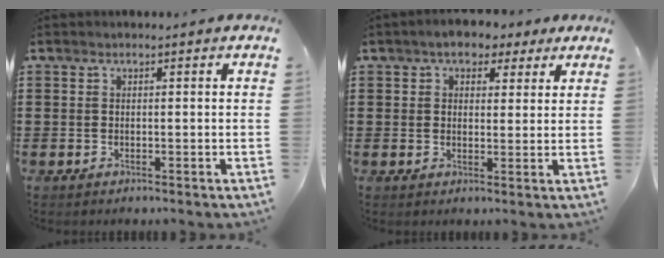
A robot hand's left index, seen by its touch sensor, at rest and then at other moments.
{"total": 4.3, "force": [3.1, 2.4, 1.7], "torque": [-0.041, 0.006, 0.055]}